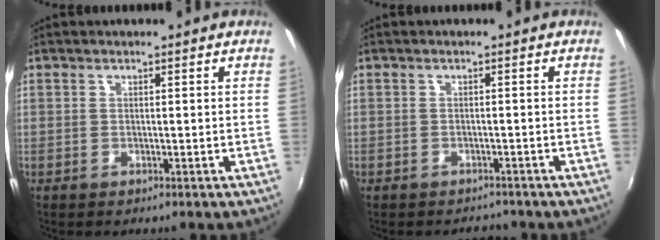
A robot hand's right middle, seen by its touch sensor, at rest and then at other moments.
{"total": 2.6, "force": [-2.4, 1.1, 0.2], "torque": [-0.010, -0.002, -0.034]}